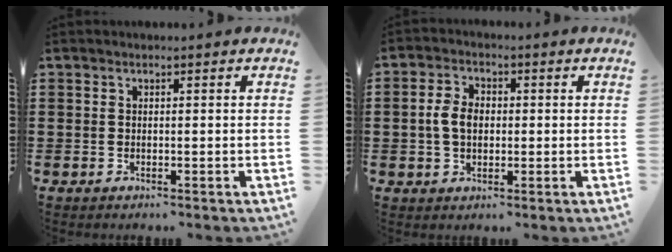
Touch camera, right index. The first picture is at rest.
{"total": 4.5, "force": [0.0, 3.0, 3.4], "torque": [-0.085, 0.007, -0.006]}